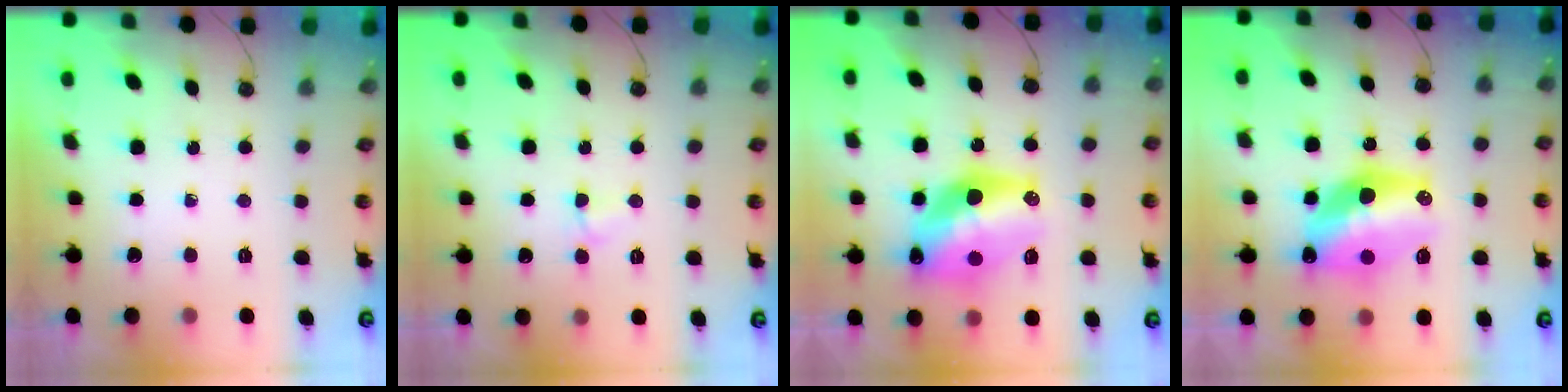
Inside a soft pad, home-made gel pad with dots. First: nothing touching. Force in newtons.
{"total": 3.8, "press": 3.8, "slide": 0.5}
{"total": 16.9, "press": 16.9, "slide": 0.9}
{"total": 14.7, "press": 14.7, "slide": 1.0}